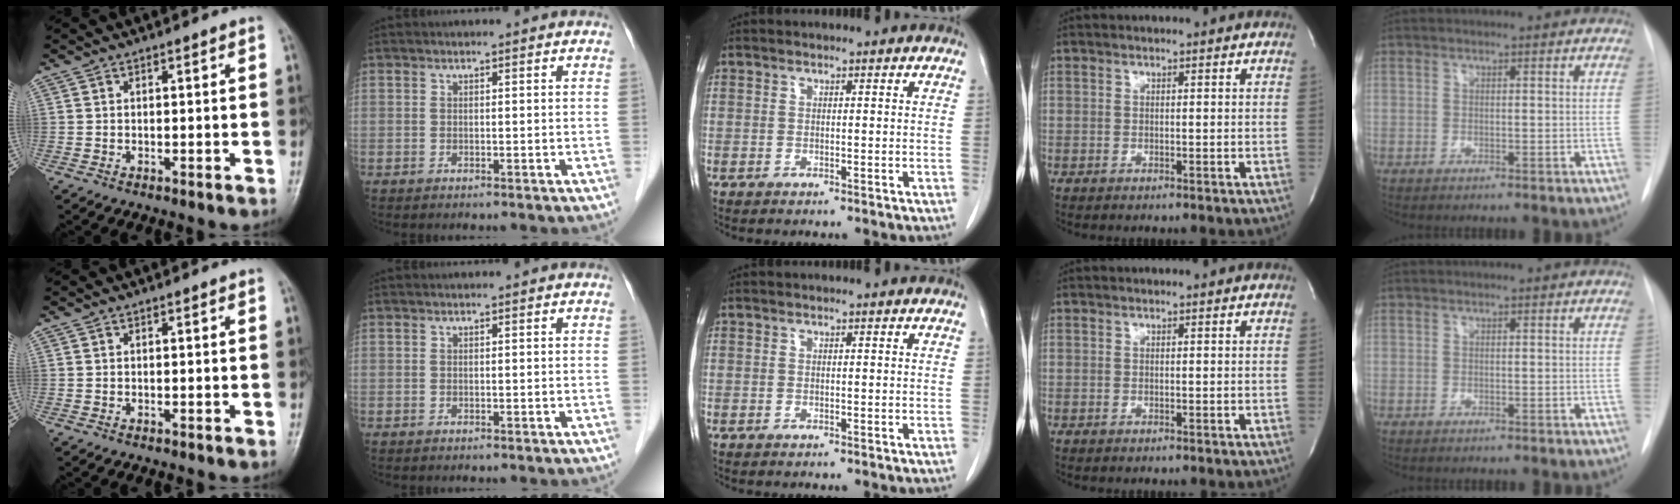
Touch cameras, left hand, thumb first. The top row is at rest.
{}